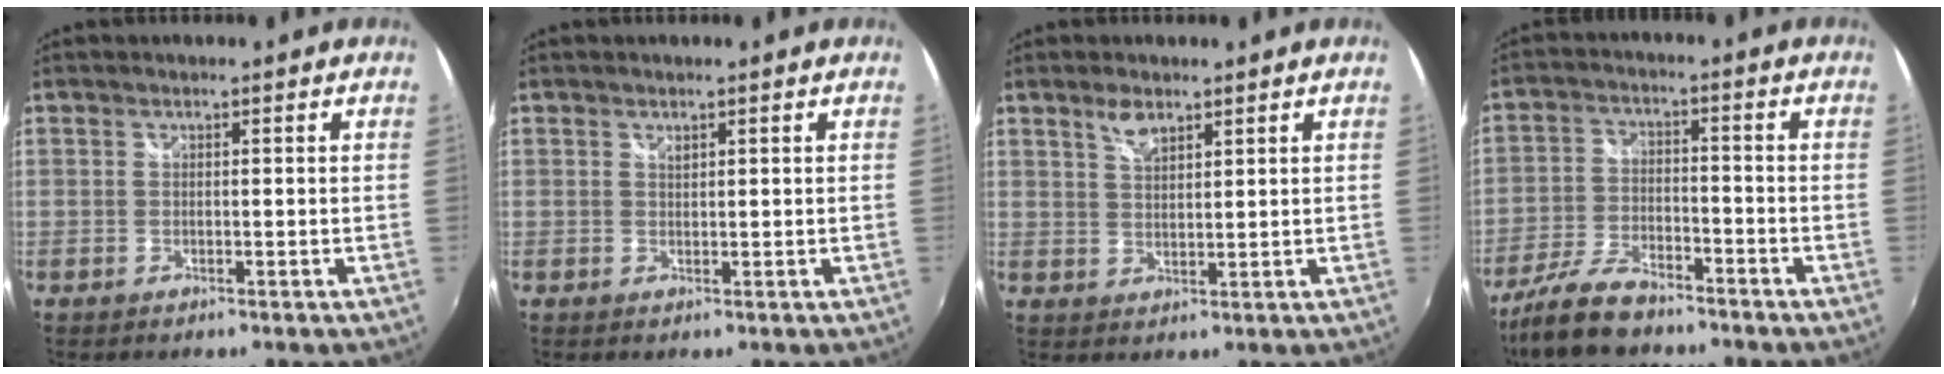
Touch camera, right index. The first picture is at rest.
{"total": 0.7, "force": [0.6, 0.3, 0.3], "torque": [-0.004, 0.001, 0.010]}
{"total": 3.6, "force": [2.6, 1.5, 2.1], "torque": [-0.036, 0.003, 0.047]}
{"total": 10.5, "force": [-8.4, 3.7, 5.1], "torque": [-0.126, -0.011, -0.163]}